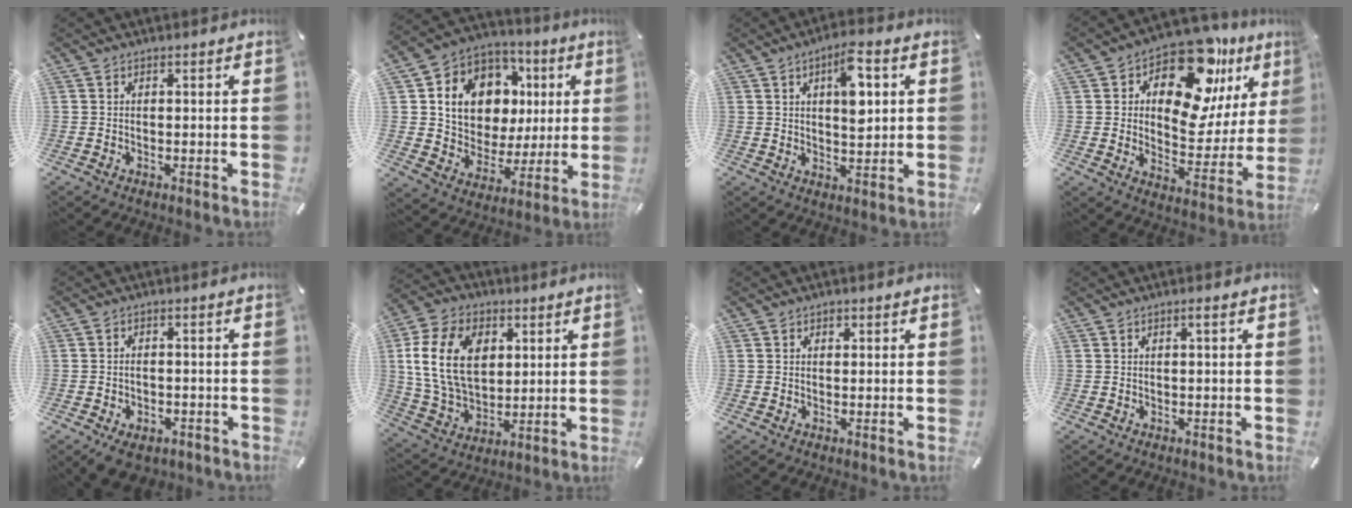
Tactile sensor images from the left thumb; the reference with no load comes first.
{"total": 13.4, "force": [3.4, 11.4, 6.2], "torque": [-0.106, -0.018, 0.075]}
{"total": 9.1, "force": [3.0, 3.9, 7.7], "torque": [-0.105, -0.010, 0.044]}
{"total": 17.1, "force": [10.9, 8.9, 9.8], "torque": [-0.145, -0.088, 0.187]}
{"total": 3.6, "force": [-2.1, 2.4, 1.8], "torque": [-0.028, 0.012, -0.038]}
{"total": 15.7, "force": [3.5, 11.4, 10.2], "torque": [-0.221, 0.008, 0.060]}
{"total": 0.6, "force": [0.2, 0.5, 0.2], "torque": [-0.002, 0.002, 0.004]}
{"total": 1.0, "force": [0.2, 0.0, 1.0], "torque": [-0.019, -0.001, 0.002]}